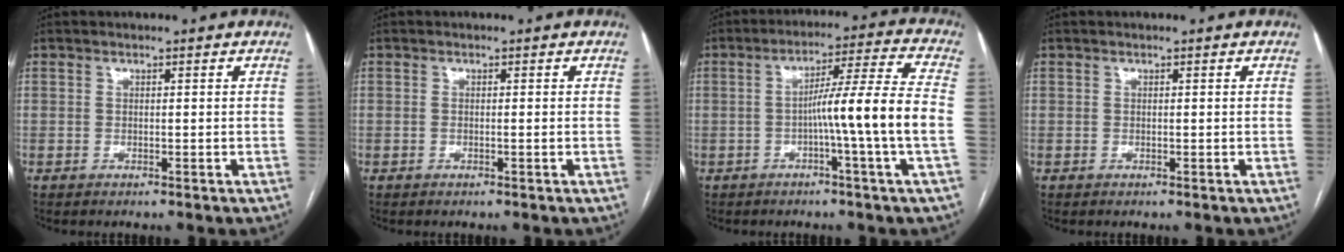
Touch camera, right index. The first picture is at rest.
{"total": 0.6, "force": [-0.1, 0.0, 0.6], "torque": [-0.012, -0.001, 0.000]}
{"total": 11.1, "force": [-2.3, -2.3, 10.6], "torque": [-0.170, 0.008, -0.039]}
{"total": 0.0}